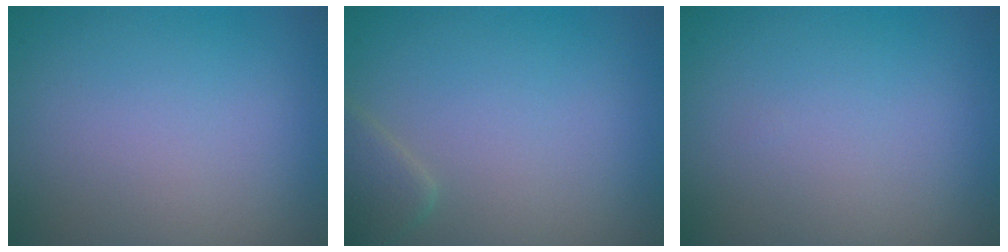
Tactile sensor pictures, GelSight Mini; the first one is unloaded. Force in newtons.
{"total": 1.9, "press": 1.9, "slide": 0.1}
{"total": 0.0}